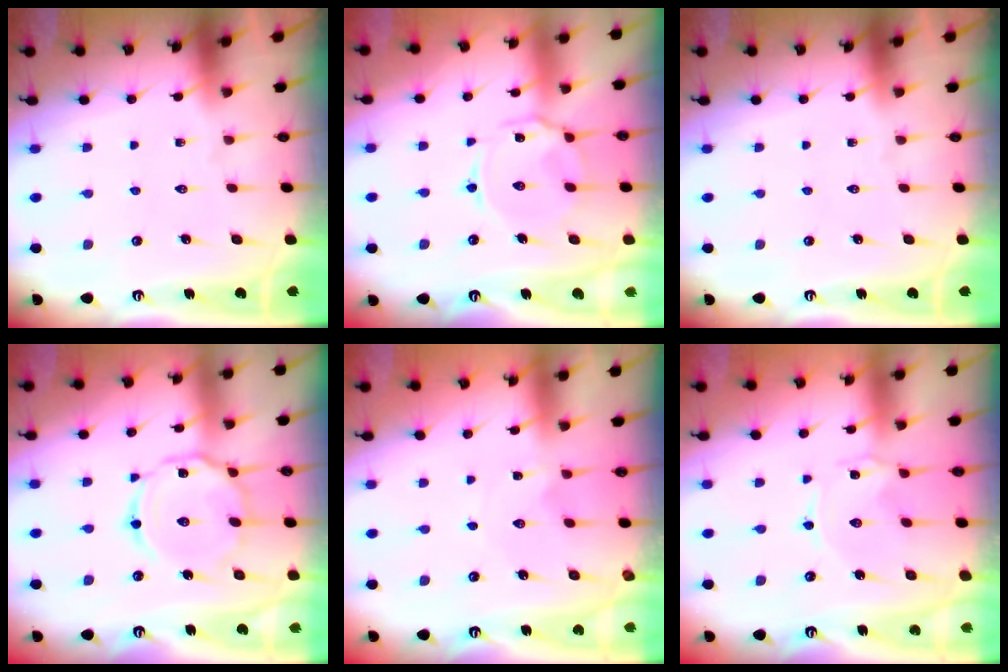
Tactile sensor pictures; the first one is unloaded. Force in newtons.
{"total": 5.7, "press": 5.7, "slide": 0.5}
{"total": 0.0}
{"total": 12.6, "press": 12.5, "slide": 0.8}
{"total": 0.6, "press": 0.6, "slide": 0.1}
{"total": 0.7, "press": 0.7, "slide": 0.2}